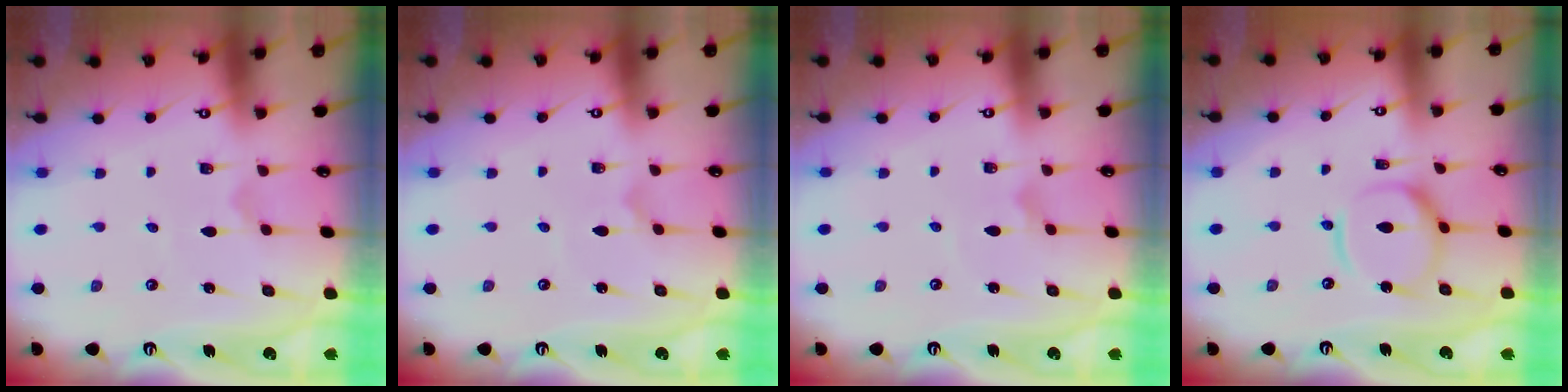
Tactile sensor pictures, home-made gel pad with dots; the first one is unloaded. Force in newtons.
{"total": 0.0}
{"total": 2.2, "press": 2.2, "slide": 0.2}
{"total": 11.6, "press": 11.5, "slide": 1.2}